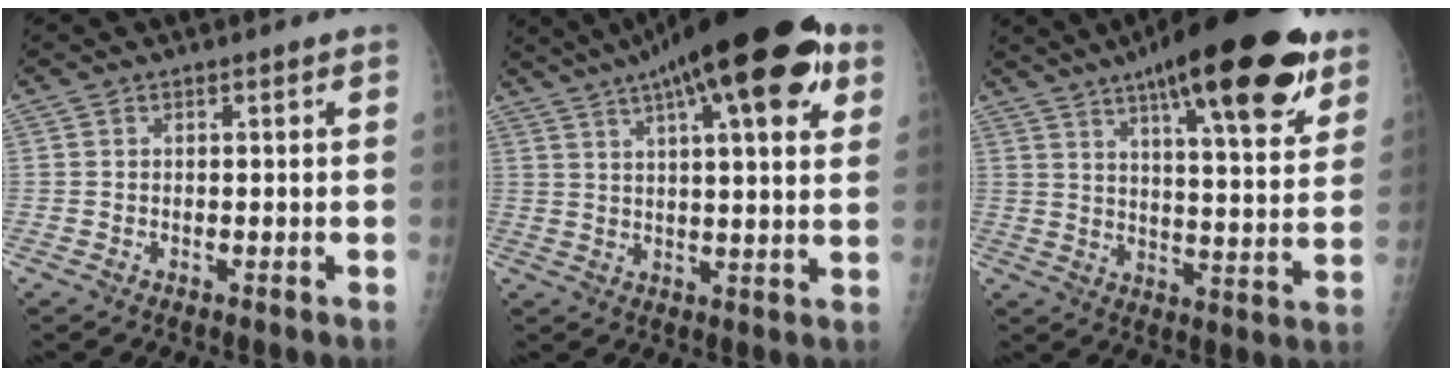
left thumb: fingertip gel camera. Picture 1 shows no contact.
{"total": 23.6, "force": [12.8, 6.5, 18.7], "torque": [-0.271, 0.004, 0.186]}
{"total": 25.0, "force": [15.3, 6.4, 18.7], "torque": [-0.253, -0.040, 0.224]}